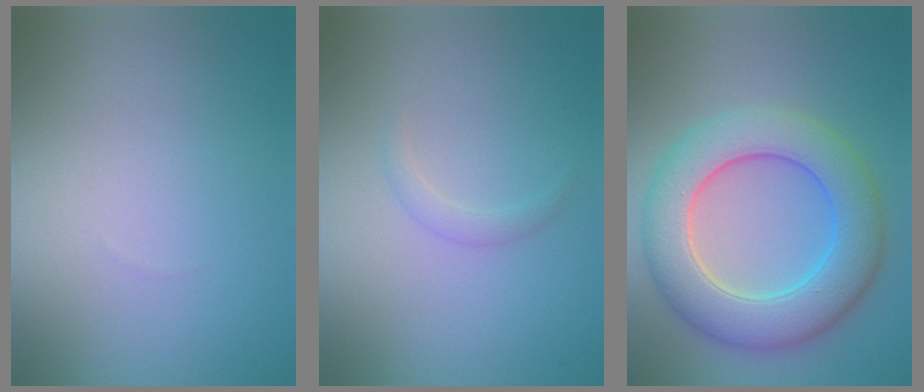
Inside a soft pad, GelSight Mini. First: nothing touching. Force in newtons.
{"total": 0.9, "press": 0.9, "slide": 0.1}
{"total": 8.3, "press": 8.3, "slide": 0.6}